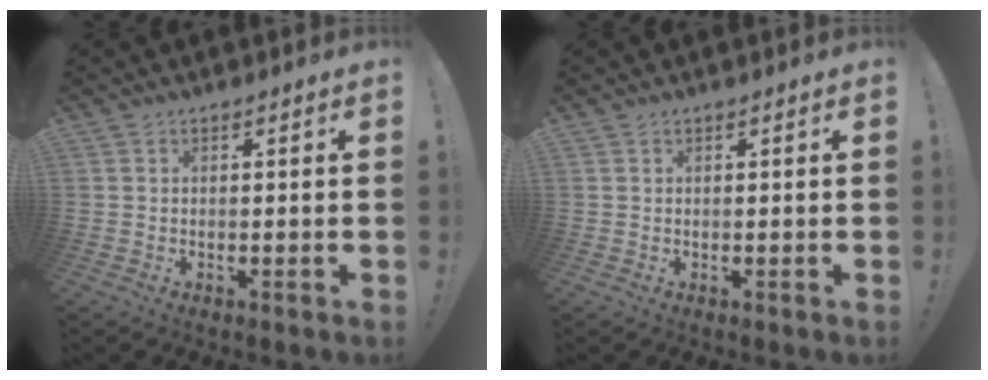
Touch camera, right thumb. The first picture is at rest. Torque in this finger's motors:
{"motor_torque": [0.00, -0.04, -0.04, 0.01, 0.03]}